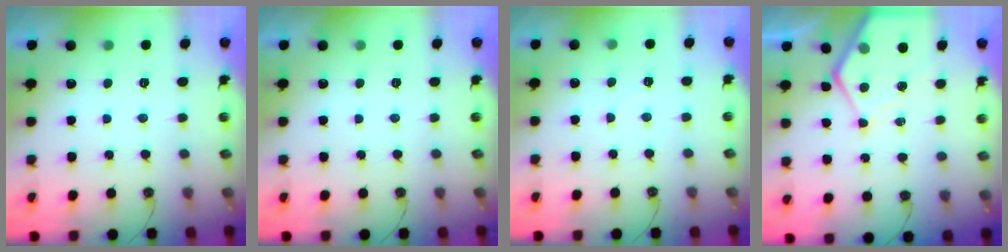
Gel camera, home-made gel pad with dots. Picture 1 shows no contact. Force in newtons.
{"total": 0.0}
{"total": 3.2, "press": 3.1, "slide": 0.5}
{"total": 7.9, "press": 7.9, "slide": 0.8}